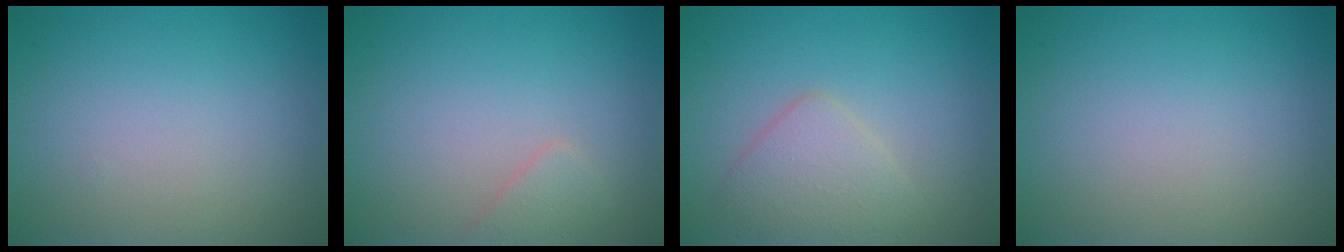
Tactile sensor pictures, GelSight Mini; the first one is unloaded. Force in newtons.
{"total": 1.2, "press": 1.2, "slide": 0.0}
{"total": 3.0, "press": 3.0, "slide": 0.1}
{"total": 0.0}